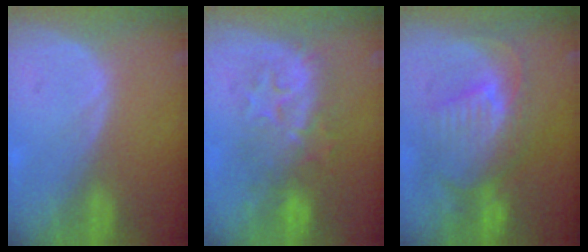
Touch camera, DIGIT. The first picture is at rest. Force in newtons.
{"total": 8.2, "press": 8.2, "slide": 0.8}
{"total": 10.2, "press": 9.2, "slide": 4.4}